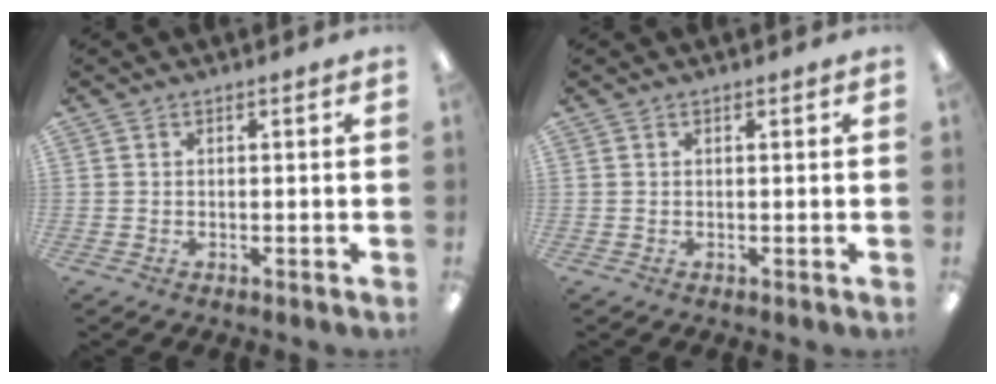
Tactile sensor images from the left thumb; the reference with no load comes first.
{"total": 0.0}